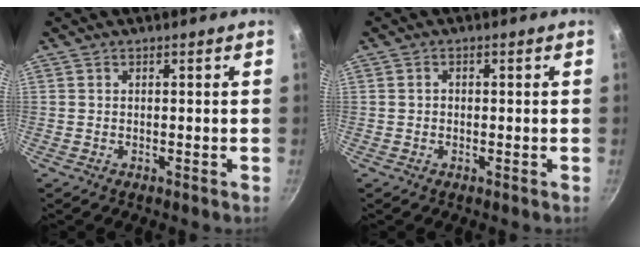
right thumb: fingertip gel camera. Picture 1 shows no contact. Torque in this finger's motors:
{"motor_torque": [-0.73, -0.13, -0.24, 0.29, 0.05]}